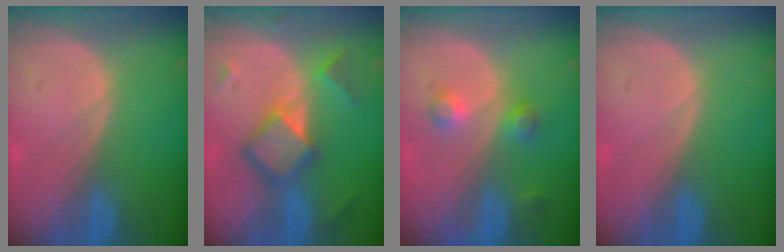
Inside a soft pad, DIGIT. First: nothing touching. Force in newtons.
{"total": 7.1, "press": 7.1, "slide": 0.5}
{"total": 3.6, "press": 3.4, "slide": 1.1}
{"total": 0.0}